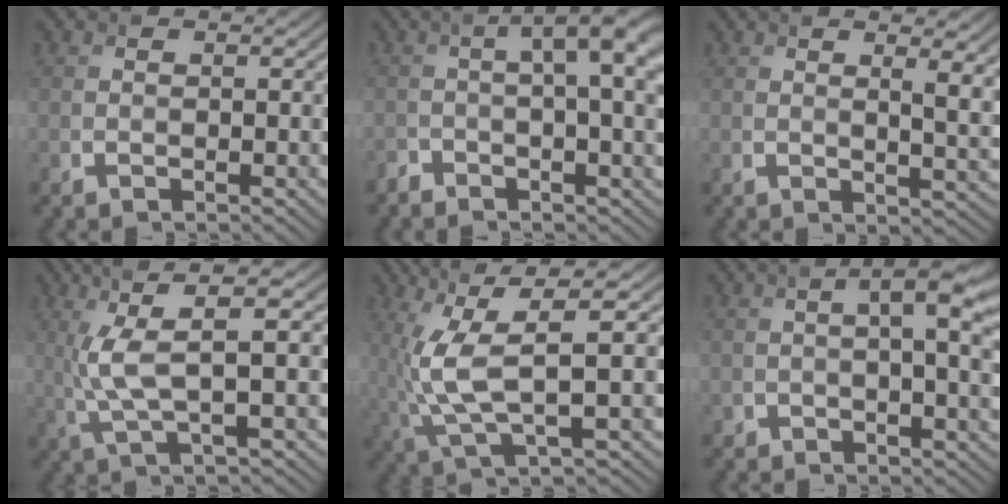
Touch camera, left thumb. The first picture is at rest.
{"total": 7.0, "force": [-0.5, 1.8, 6.7], "torque": [-0.092, 0.003, -0.016]}
{"total": 6.1, "force": [2.3, 2.0, 5.3], "torque": [-0.057, 0.010, 0.034]}
{"total": 7.3, "force": [1.9, 1.2, 6.9], "torque": [-0.150, 0.017, 0.041]}
{"total": 8.5, "force": [0.9, 1.9, 8.3], "torque": [-0.181, 0.015, 0.020]}
{"total": 6.0, "force": [1.4, 2.0, 5.5], "torque": [-0.076, 0.001, 0.024]}